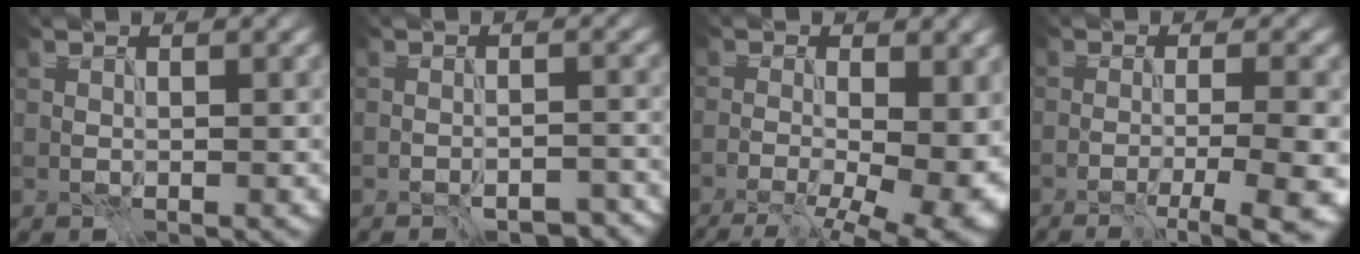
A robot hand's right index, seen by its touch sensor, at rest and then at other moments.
{"total": 2.7, "force": [-2.1, 0.7, 1.5], "torque": [-0.008, 0.000, -0.025]}
{"total": 12.5, "force": [-1.3, 5.9, 10.9], "torque": [-0.093, -0.006, -0.006]}
{"total": 7.9, "force": [-2.4, 2.2, 7.2], "torque": [-0.059, -0.006, -0.023]}